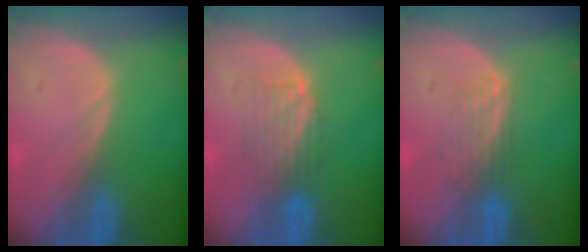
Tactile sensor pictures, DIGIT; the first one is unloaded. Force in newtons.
{"total": 4.7, "press": 4.1, "slide": 2.4}
{"total": 3.5, "press": 2.9, "slide": 2.1}